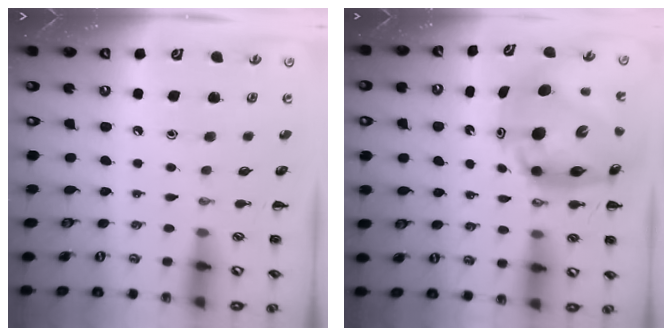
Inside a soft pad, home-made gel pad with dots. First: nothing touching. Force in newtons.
{"total": 13.7, "press": 13.0, "slide": 4.2}